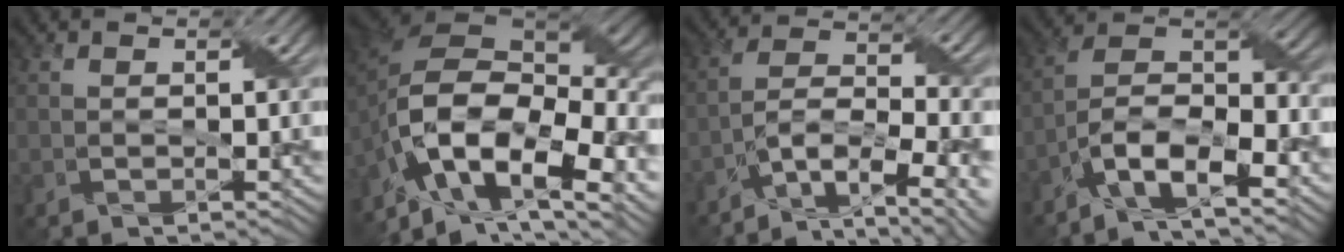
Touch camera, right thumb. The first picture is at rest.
{"total": 16.4, "force": [-6.5, 8.6, 12.3], "torque": [-0.273, -0.021, -0.117]}
{"total": 10.2, "force": [-6.0, 3.7, 7.4], "torque": [-0.130, -0.006, -0.112]}
{"total": 11.3, "force": [-7.0, 4.1, 7.9], "torque": [-0.141, 0.003, -0.143]}